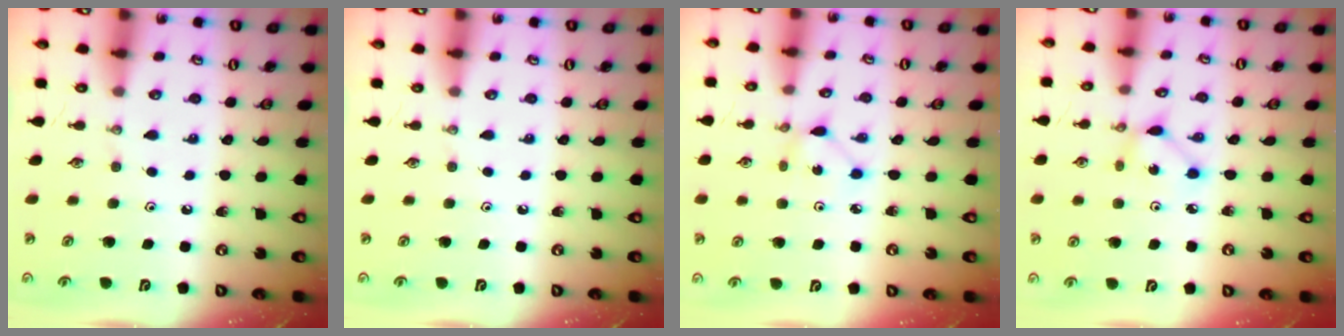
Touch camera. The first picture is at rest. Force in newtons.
{"total": 0.0}
{"total": 1.3, "press": 1.3, "slide": 0.2}
{"total": 2.9, "press": 2.9, "slide": 0.1}